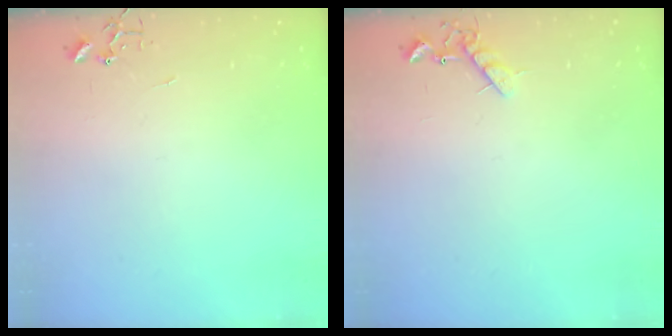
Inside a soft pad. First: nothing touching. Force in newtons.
{"total": 6.3, "press": 6.2, "slide": 0.9}